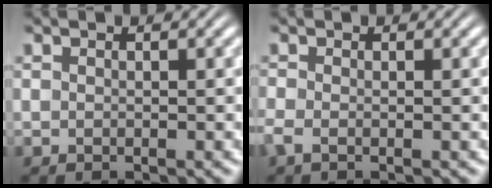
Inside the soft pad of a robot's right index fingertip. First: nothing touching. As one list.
[{"total": 1.4, "force": [-1.0, 0.6, 0.8], "torque": [-0.032, -0.015, -0.013]}]